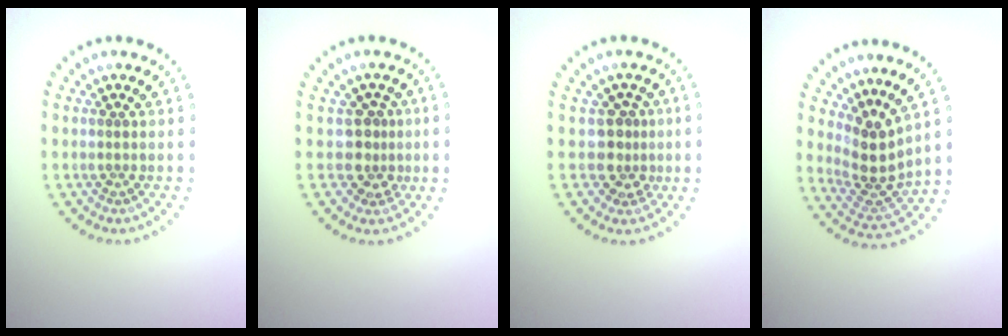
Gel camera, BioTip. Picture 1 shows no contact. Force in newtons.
{"total": 2.5, "press": 1.9, "slide": 1.6}
{"total": 2.5, "press": 1.9, "slide": 1.6}
{"total": 3.7, "press": 2.8, "slide": 2.5}